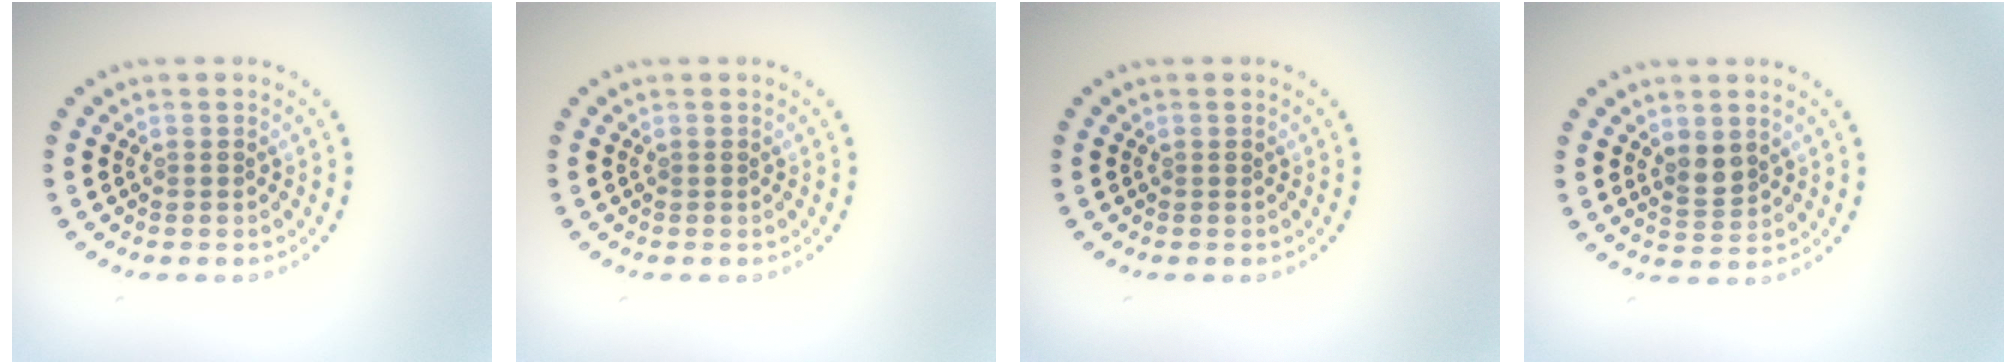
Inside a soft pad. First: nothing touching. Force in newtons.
{"total": 0.0}
{"total": 0.0}
{"total": 2.0, "press": 1.8, "slide": 0.9}